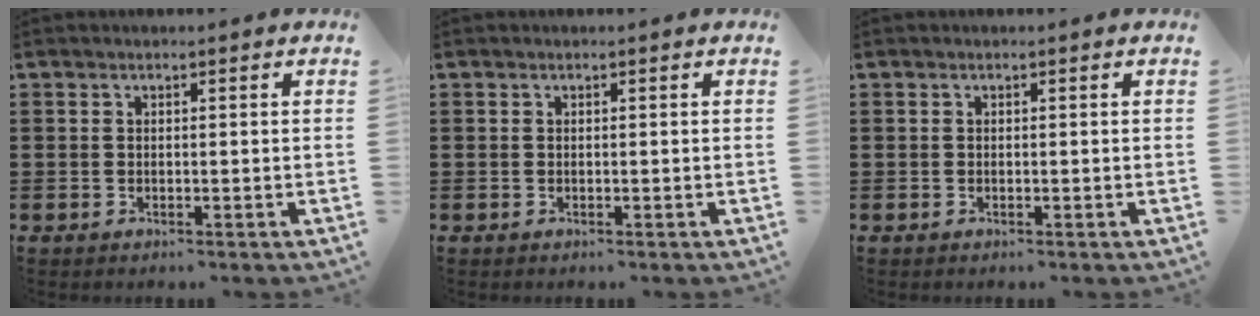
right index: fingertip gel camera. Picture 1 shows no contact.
{"total": 0.0}
{"total": 0.0}